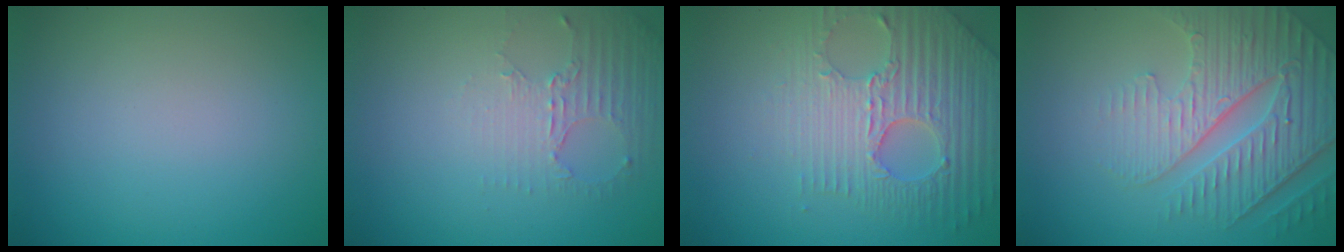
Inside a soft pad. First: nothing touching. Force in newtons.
{"total": 2.5, "press": 1.7, "slide": 1.8}
{"total": 6.4, "press": 5.0, "slide": 3.9}
{"total": 6.1, "press": 4.9, "slide": 3.5}